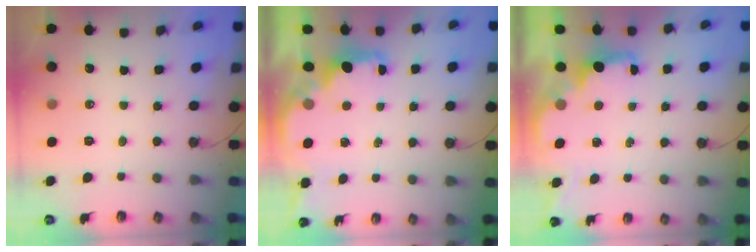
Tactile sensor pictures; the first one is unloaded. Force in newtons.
{"total": 2.0, "press": 1.8, "slide": 0.7}
{"total": 1.8, "press": 1.7, "slide": 0.6}